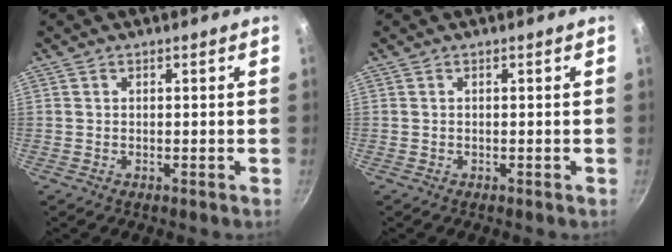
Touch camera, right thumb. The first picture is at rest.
{"total": 0.0}